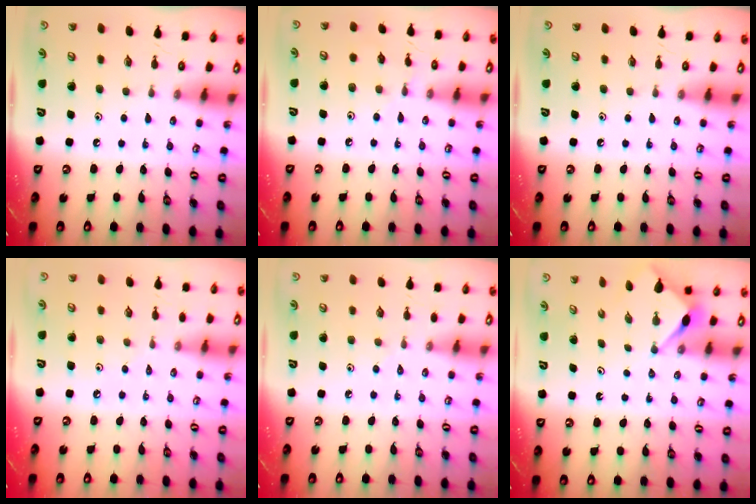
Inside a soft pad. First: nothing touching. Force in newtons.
{"total": 4.4, "press": 4.4, "slide": 0.6}
{"total": 0.0}
{"total": 1.7, "press": 1.7, "slide": 0.3}
{"total": 4.4, "press": 4.3, "slide": 0.6}
{"total": 3.3, "press": 3.2, "slide": 0.3}